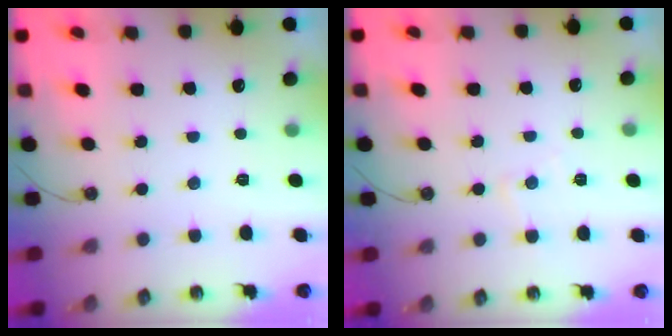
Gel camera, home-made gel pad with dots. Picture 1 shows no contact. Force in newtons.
{"total": 5.4, "press": 5.3, "slide": 0.6}